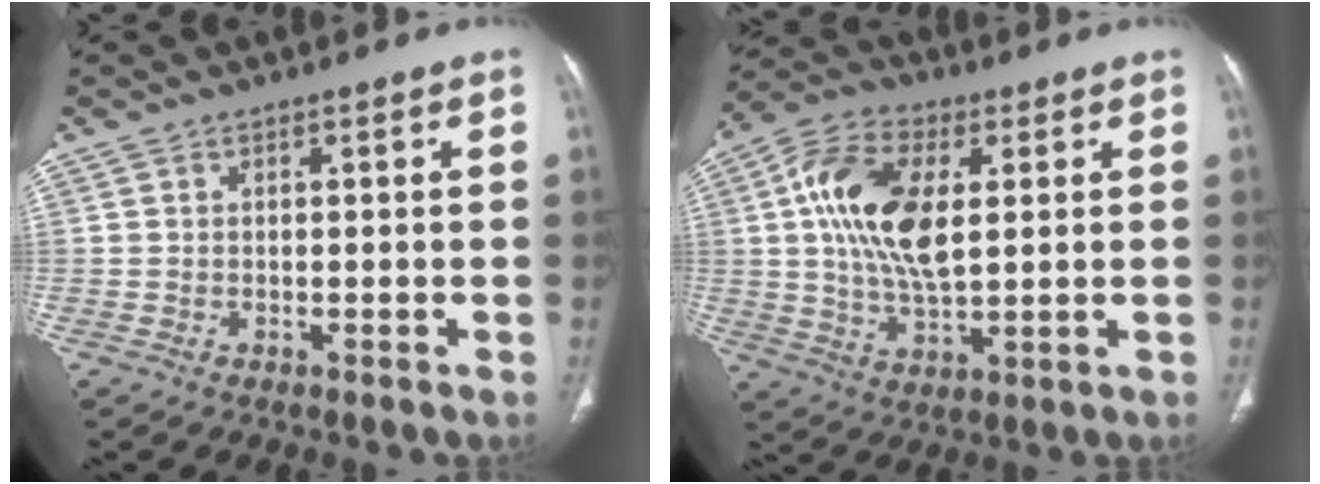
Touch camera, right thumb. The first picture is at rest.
{"total": 15.4, "force": [2.9, 8.0, 12.9], "torque": [-0.243, 0.000, 0.050]}